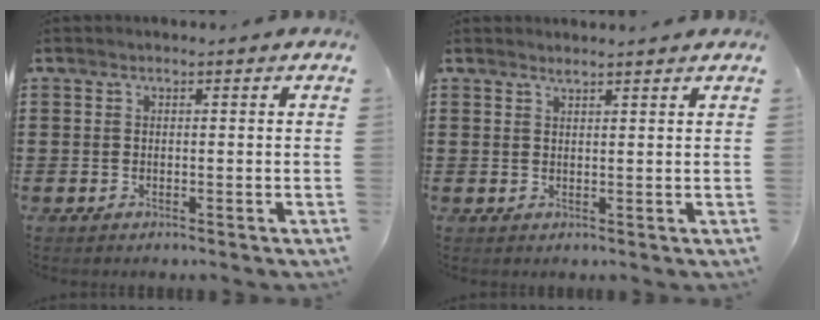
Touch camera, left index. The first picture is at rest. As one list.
[{"total": 1.4, "force": [1.3, -0.1, 0.3], "torque": [-0.008, -0.002, 0.025]}]